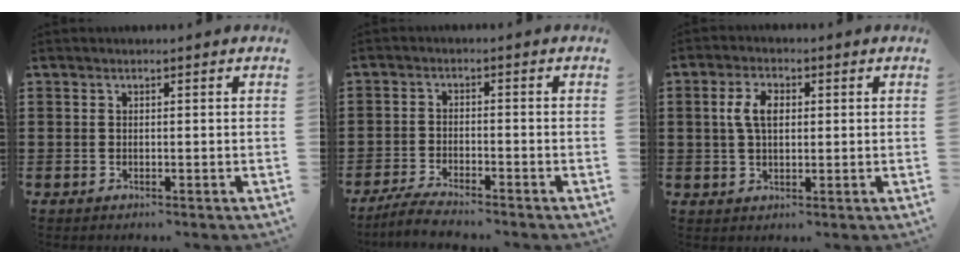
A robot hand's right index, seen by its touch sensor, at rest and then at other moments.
{"total": 3.0, "force": [-2.9, 0.0, 0.8], "torque": [-0.023, 0.000, -0.060]}
{"total": 4.9, "force": [0.8, 2.7, 4.0], "torque": [-0.093, 0.011, 0.010]}